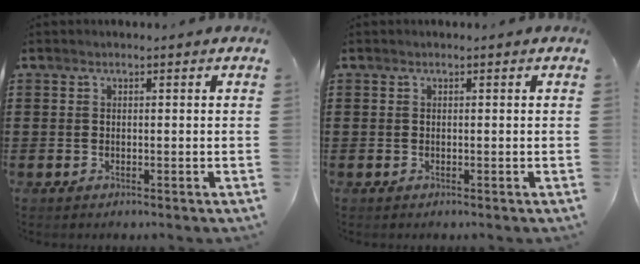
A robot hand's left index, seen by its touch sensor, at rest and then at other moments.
{"total": 0.0}